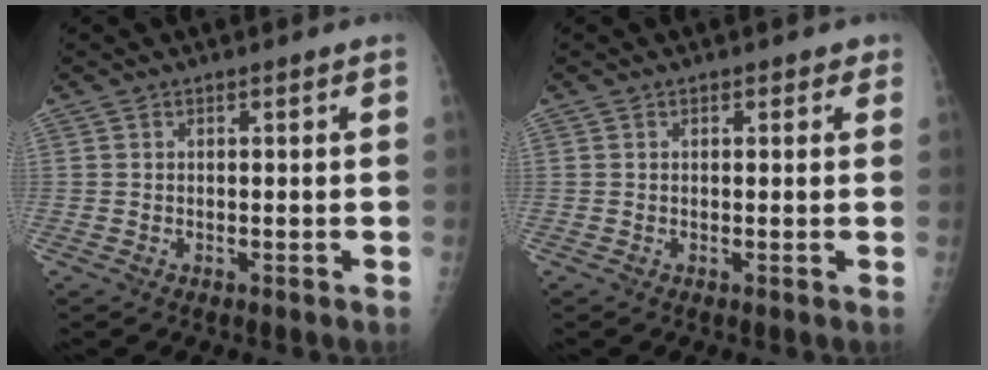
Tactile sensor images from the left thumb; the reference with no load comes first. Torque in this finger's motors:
{"motor_torque": [-0.08, 0.07, -0.30, 0.09, 0.02]}